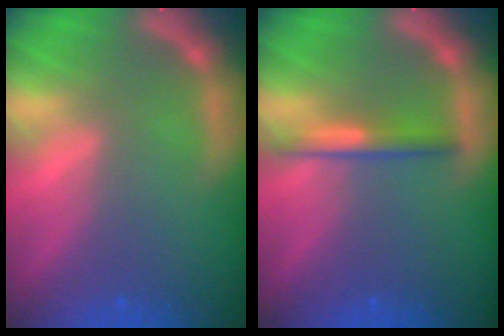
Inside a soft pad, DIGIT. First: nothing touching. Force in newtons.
{"total": 2.4}